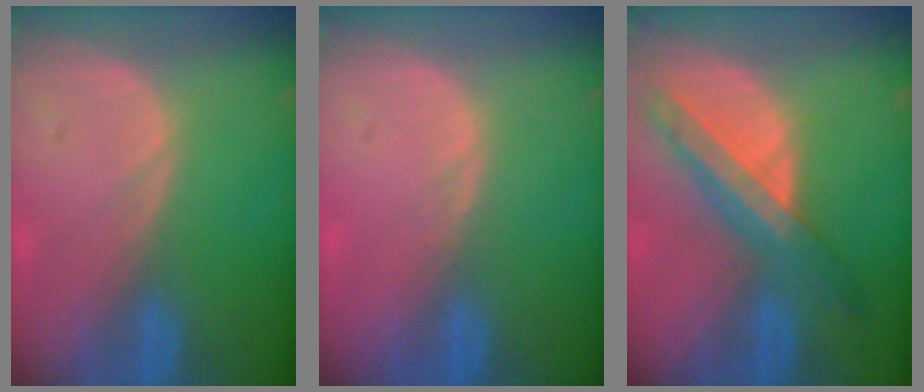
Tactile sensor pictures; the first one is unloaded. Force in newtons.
{"total": 0.5, "press": 0.5, "slide": 0.1}
{"total": 8.5, "press": 7.3, "slide": 4.3}